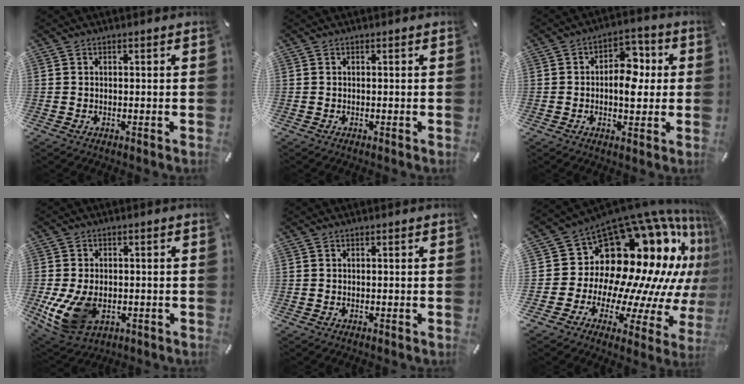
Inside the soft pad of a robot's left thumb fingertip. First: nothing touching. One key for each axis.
{"total": 0.0}
{"total": 9.3, "fx": 0.0, "fy": 6.2, "fz": 6.9, "tx": -0.083, "ty": 0.003, "tz": -0.004}
{"total": 11.2, "fx": -2.8, "fy": 7.7, "fz": 7.6, "tx": -0.168, "ty": -0.003, "tz": -0.047}
{"total": 0.0}
{"total": 23.0, "fx": 10.7, "fy": 14.8, "fz": 14.0, "tx": -0.177, "ty": -0.150, "tz": 0.224}